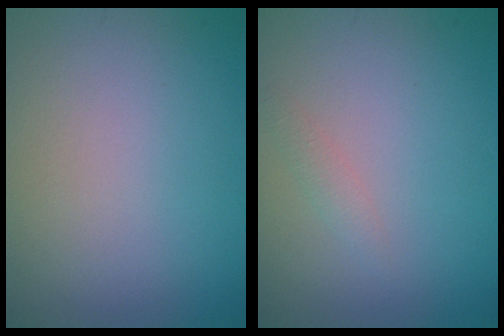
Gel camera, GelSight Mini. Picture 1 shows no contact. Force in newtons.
{"total": 1.0, "press": 0.9, "slide": 0.1}